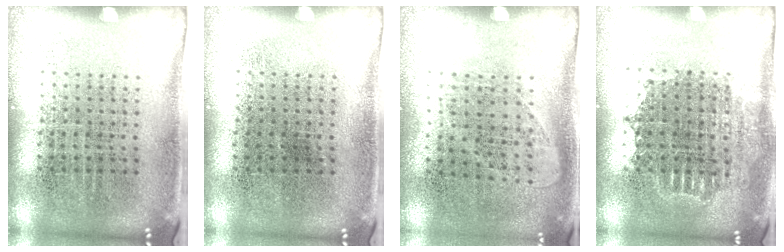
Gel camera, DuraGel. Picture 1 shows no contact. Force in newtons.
{"total": 0.0}
{"total": 1.0, "press": 0.9, "slide": 0.4}
{"total": 1.4, "press": 1.2, "slide": 0.7}